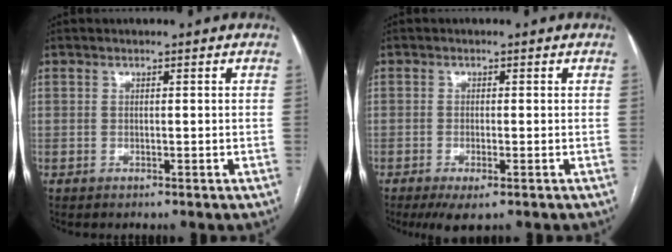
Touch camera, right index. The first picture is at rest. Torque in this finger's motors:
{"motor_torque": [0.58, -0.20, 0.25, 0.04]}